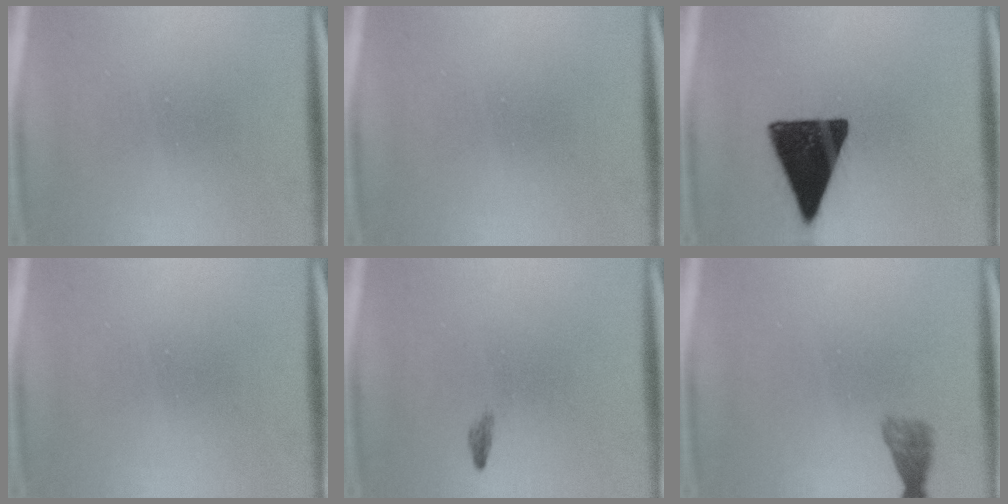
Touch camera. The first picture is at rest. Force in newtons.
{"total": 0.0}
{"total": 16.3}
{"total": 0.0}
{"total": 0.5}
{"total": 2.4}